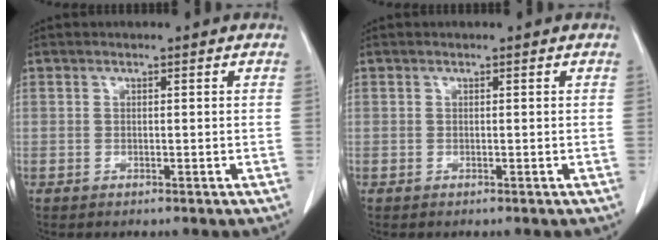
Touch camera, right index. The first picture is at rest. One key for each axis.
{"total": 0.0}